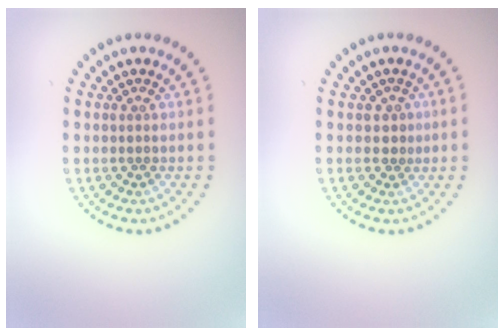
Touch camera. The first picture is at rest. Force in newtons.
{"total": 1.2, "press": 1.0, "slide": 0.7}